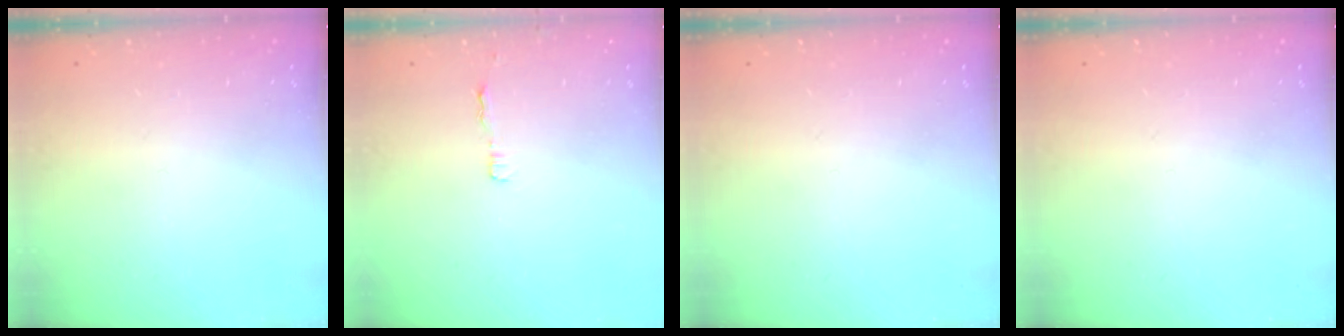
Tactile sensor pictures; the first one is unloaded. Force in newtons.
{"total": 2.9, "press": 2.9, "slide": 0.4}
{"total": 0.0}
{"total": 0.0}